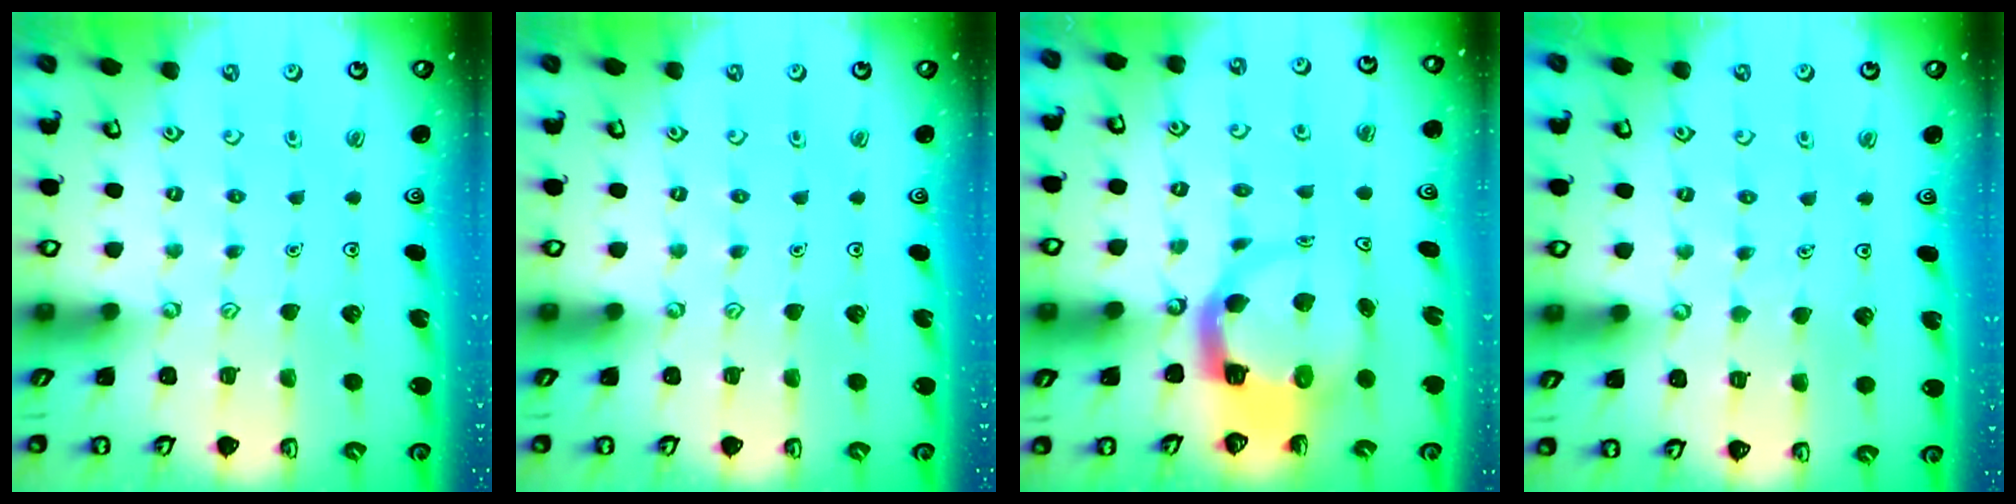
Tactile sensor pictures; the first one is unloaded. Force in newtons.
{"total": 0.0}
{"total": 5.9, "press": 5.8, "slide": 1.0}
{"total": 2.7, "press": 2.7, "slide": 0.2}